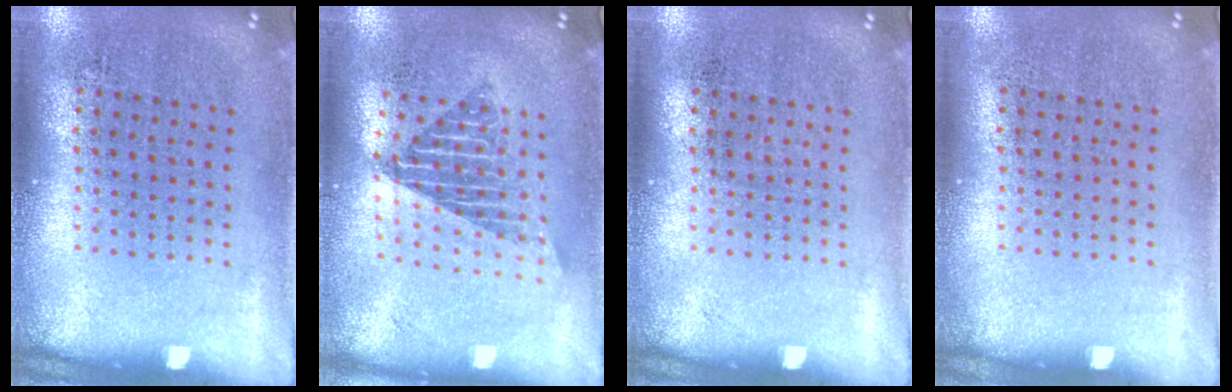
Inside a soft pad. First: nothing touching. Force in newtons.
{"total": 1.6, "press": 1.3, "slide": 0.9}
{"total": 0.0}
{"total": 0.0}